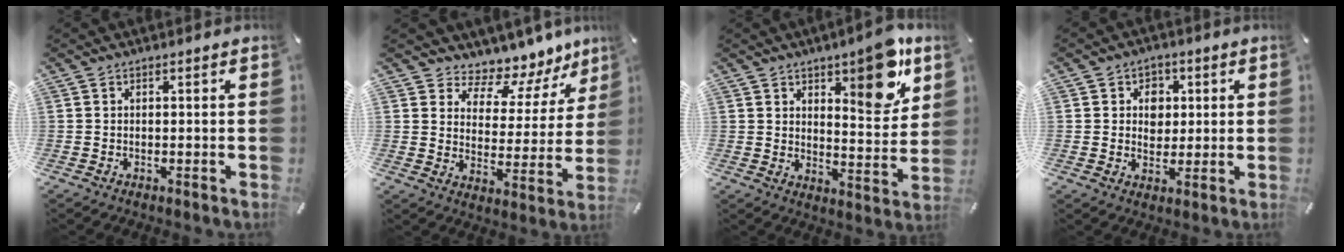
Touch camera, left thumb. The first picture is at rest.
{"total": 8.4, "force": [6.9, 4.7, 1.3], "torque": [-0.015, -0.083, 0.116]}
{"total": 13.1, "force": [7.8, 5.6, 8.9], "torque": [-0.091, -0.049, 0.126]}
{"total": 5.5, "force": [0.8, 5.0, 2.2], "torque": [-0.023, -0.001, 0.009]}